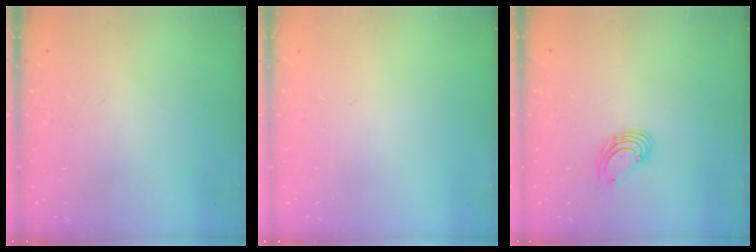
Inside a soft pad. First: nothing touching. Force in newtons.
{"total": 0.0}
{"total": 3.3, "press": 3.3, "slide": 0.4}